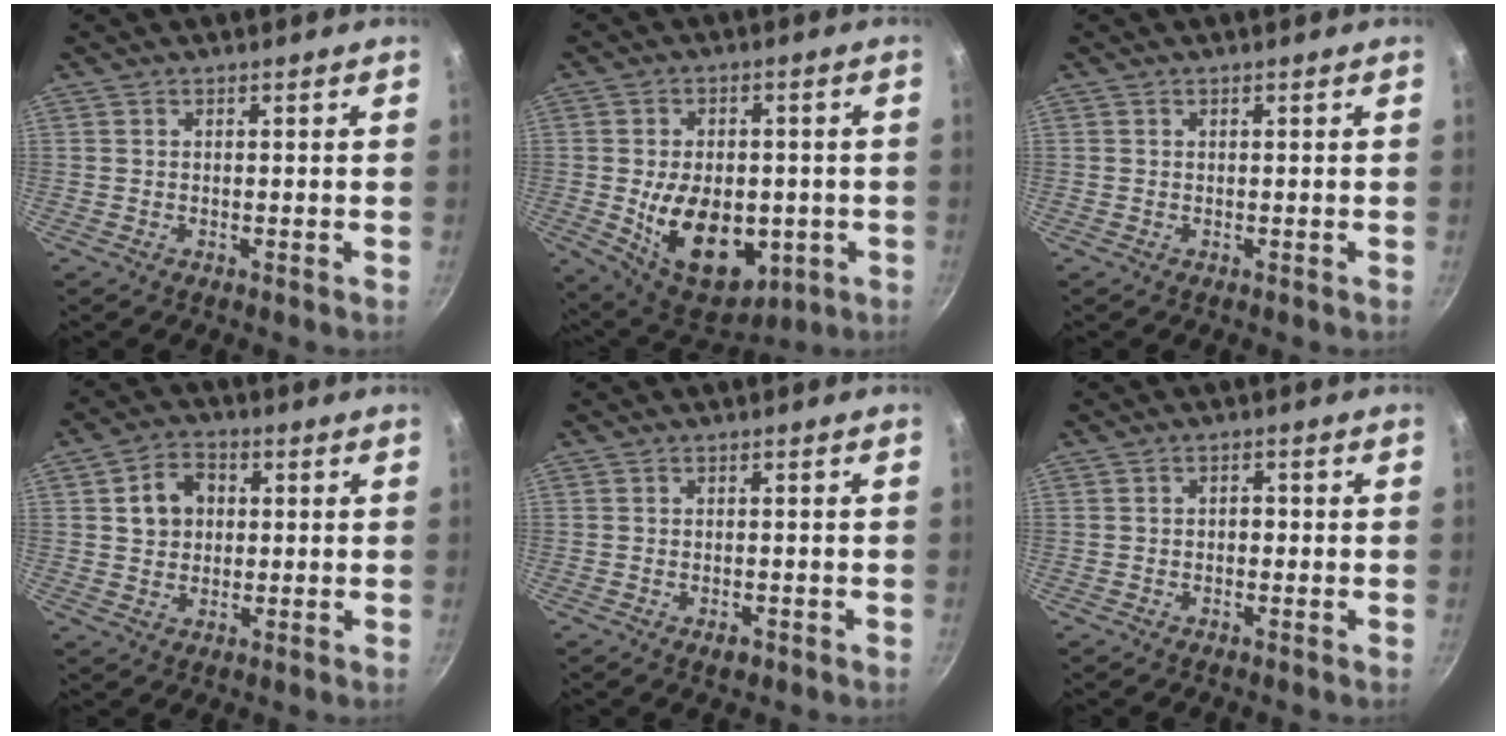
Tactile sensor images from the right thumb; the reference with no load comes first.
{"total": 17.6, "force": [-3.2, 11.4, 13.1], "torque": [-0.173, -0.007, -0.029]}
{"total": 0.0}
{"total": 7.3, "force": [1.4, 6.0, 4.0], "torque": [-0.041, 0.011, 0.019]}
{"total": 2.0, "force": [-1.0, 1.1, 1.4], "torque": [-0.021, 0.005, -0.015]}
{"total": 1.6, "force": [-0.4, 1.2, 1.0], "torque": [-0.011, 0.007, -0.007]}